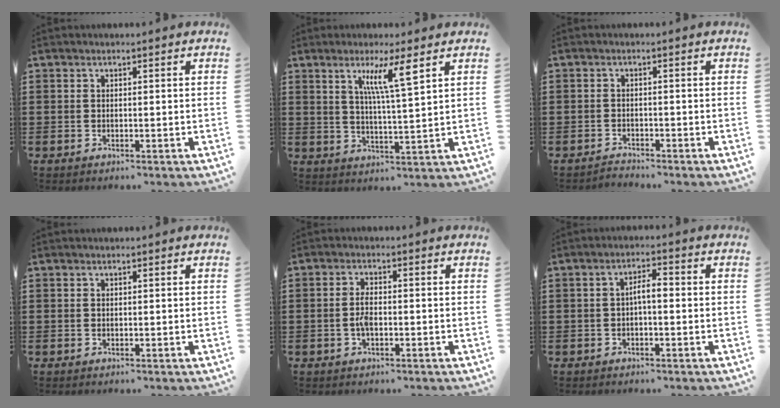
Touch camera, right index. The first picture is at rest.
{"total": 6.9, "force": [3.4, 0.3, 5.9], "torque": [-0.118, -0.001, 0.053]}
{"total": 1.5, "force": [-1.4, 0.2, -0.1], "torque": [-0.003, 0.004, -0.032]}
{"total": 0.0}
{"total": 3.0, "force": [-0.8, 1.1, 2.7], "torque": [-0.064, -0.004, -0.018]}
{"total": 2.8, "force": [-0.4, 0.8, 2.7], "torque": [-0.050, 0.006, -0.009]}